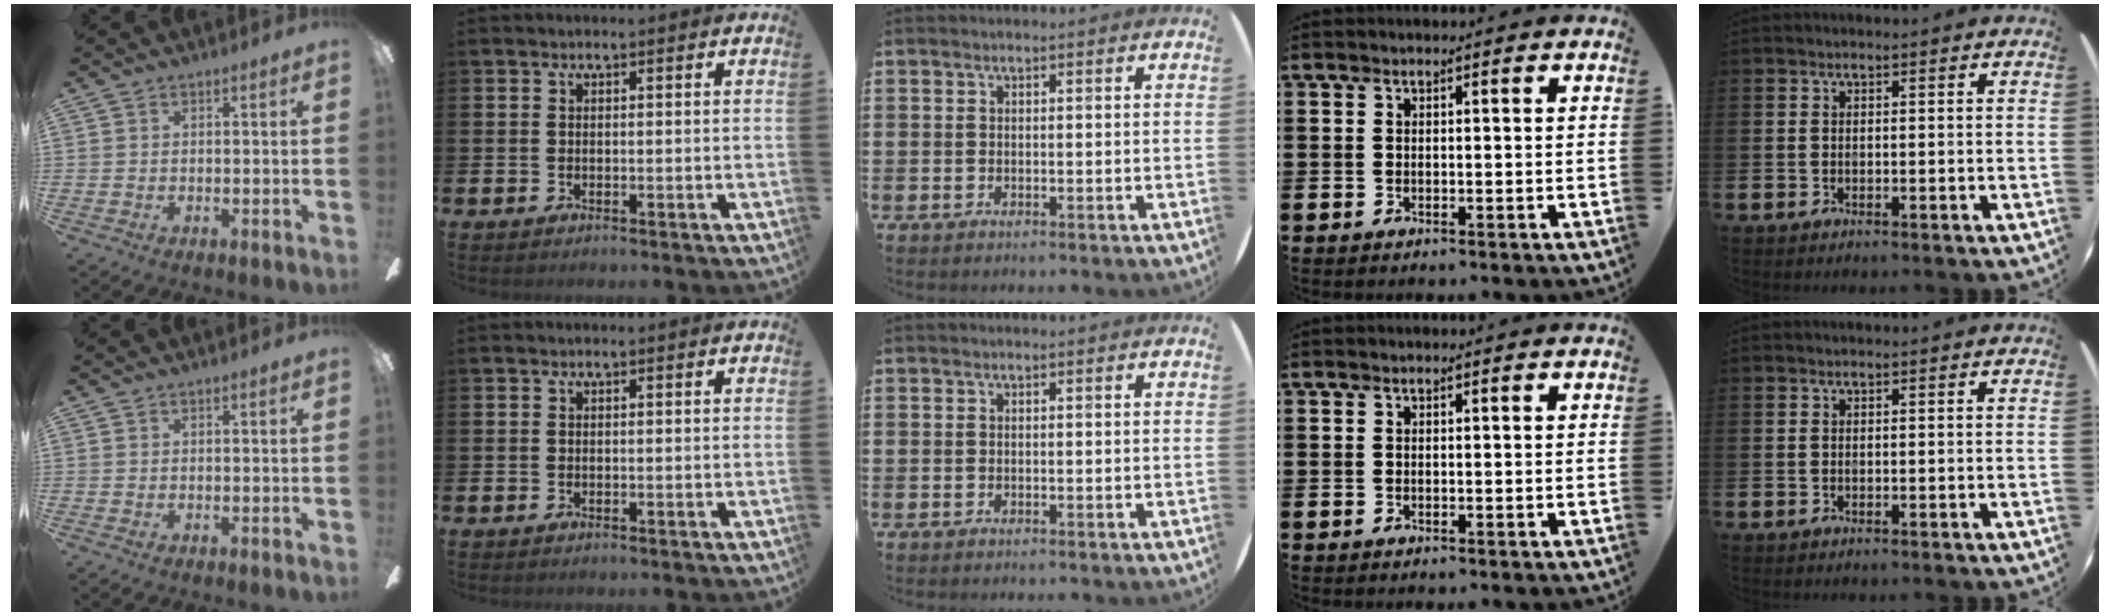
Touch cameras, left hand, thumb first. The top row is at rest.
{}